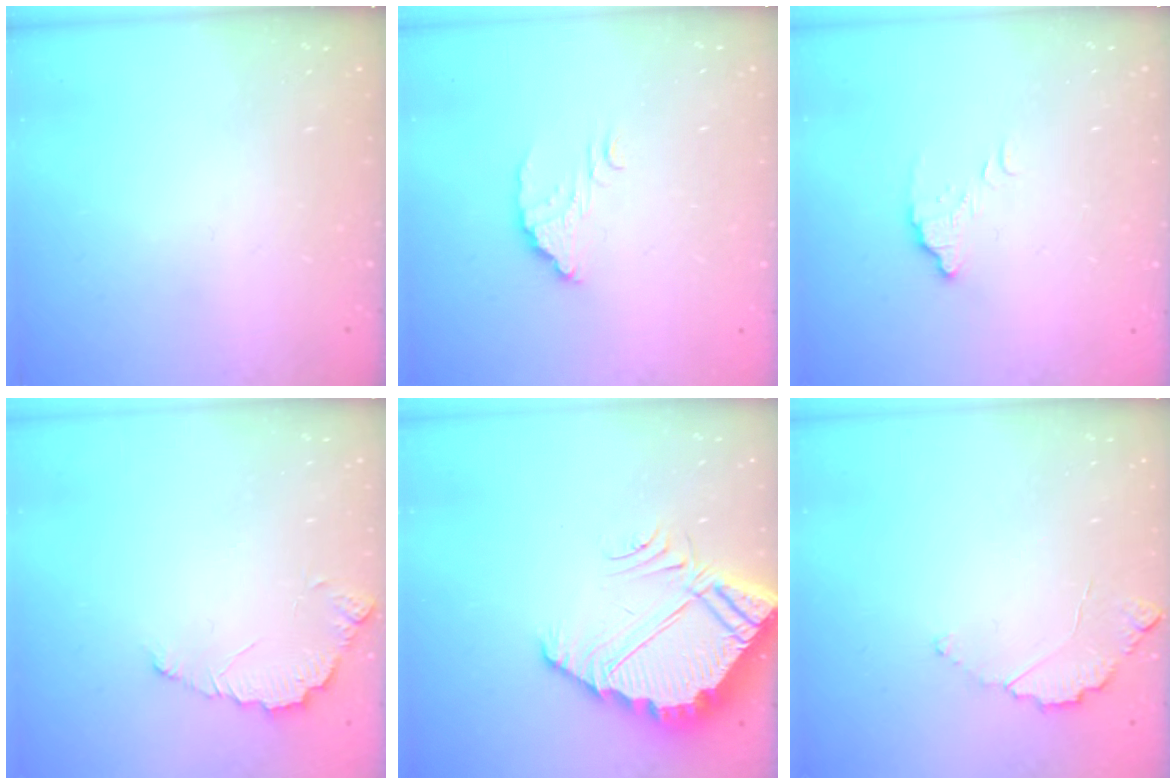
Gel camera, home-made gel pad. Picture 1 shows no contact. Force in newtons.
{"total": 4.0, "press": 4.0, "slide": 0.2}
{"total": 4.3, "press": 4.3, "slide": 0.3}
{"total": 4.6, "press": 4.6, "slide": 0.4}
{"total": 6.9, "press": 6.9, "slide": 0.3}
{"total": 2.9, "press": 2.9, "slide": 0.3}